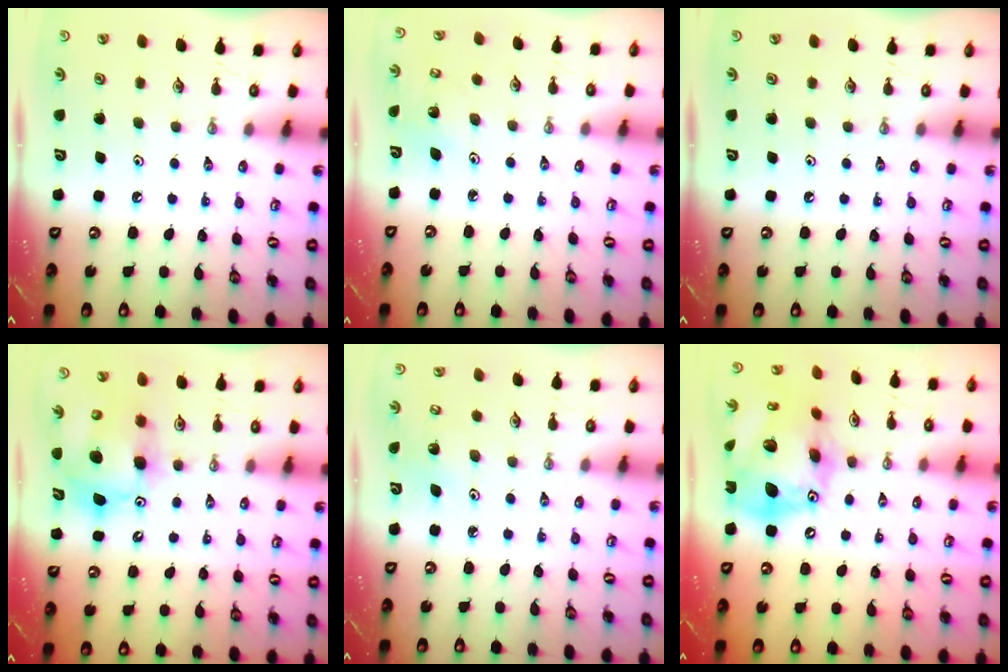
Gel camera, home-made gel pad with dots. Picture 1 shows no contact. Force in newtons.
{"total": 2.7, "press": 2.7, "slide": 0.2}
{"total": 0.0}
{"total": 11.8, "press": 11.6, "slide": 2.3}
{"total": 2.7, "press": 2.7, "slide": 0.2}
{"total": 22.3, "press": 22.2, "slide": 2.4}